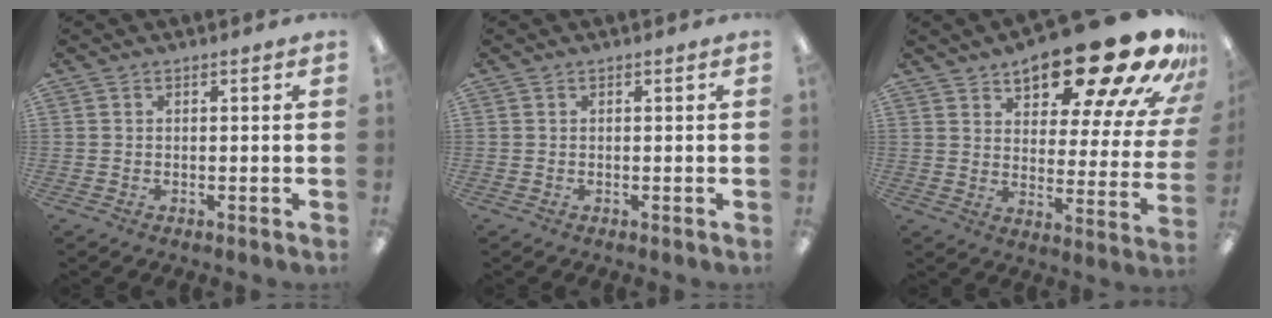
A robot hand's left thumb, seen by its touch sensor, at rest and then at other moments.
{"total": 0.0}
{"total": 23.4, "force": [17.5, 7.5, 13.6], "torque": [-0.182, -0.117, 0.280]}